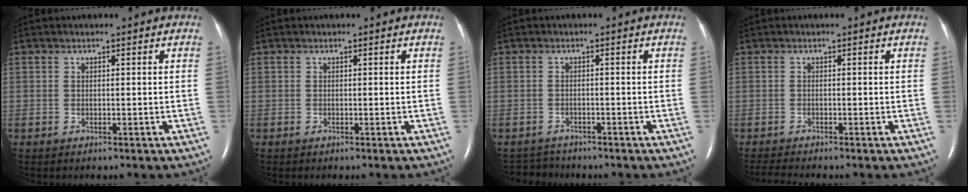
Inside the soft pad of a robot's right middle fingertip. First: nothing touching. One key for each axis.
{"total": 0.0}
{"total": 3.1, "fx": -2.9, "fy": 0.8, "fz": -0.7, "tx": 0.007, "ty": -0.009, "tz": -0.049}
{"total": 2.4, "fx": -2.3, "fy": -0.4, "fz": 0.6, "tx": -0.017, "ty": -0.014, "tz": -0.040}